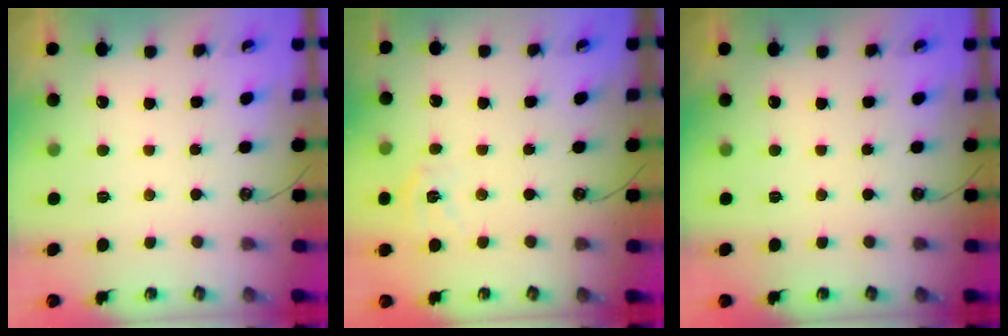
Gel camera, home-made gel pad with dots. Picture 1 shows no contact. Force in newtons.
{"total": 6.6, "press": 6.5, "slide": 0.7}
{"total": 0.0}